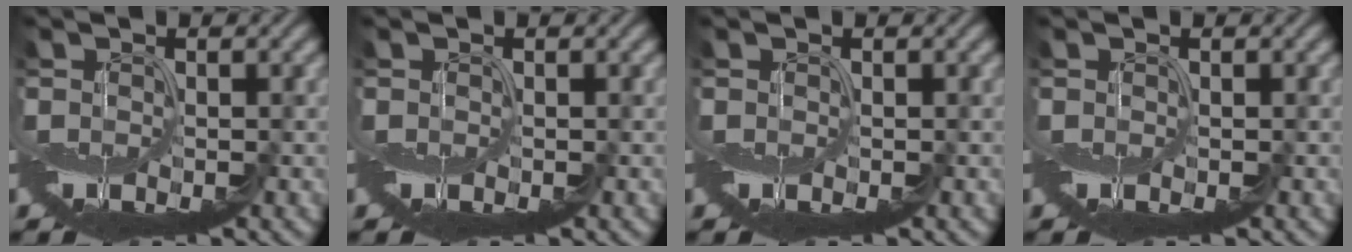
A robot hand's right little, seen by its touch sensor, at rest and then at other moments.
{"total": 0.0}
{"total": 0.0}
{"total": 0.0}